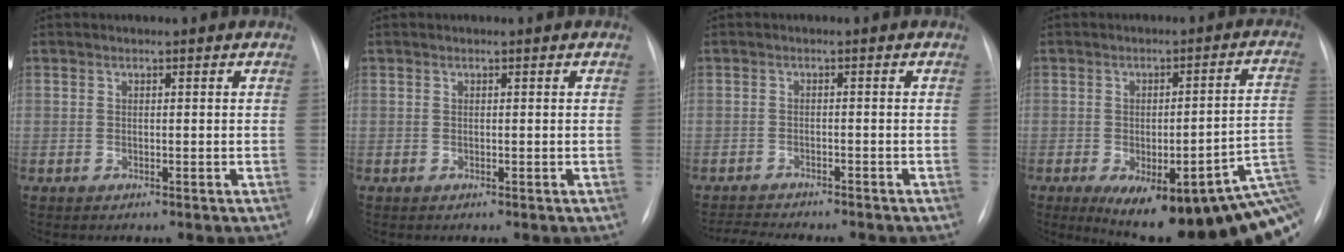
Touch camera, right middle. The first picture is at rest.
{"total": 0.0}
{"total": 7.7, "force": [-7.1, 1.0, 2.8], "torque": [-0.042, -0.008, -0.102]}
{"total": 23.7, "force": [-10.1, 5.9, 20.6], "torque": [-0.187, 0.002, -0.123]}